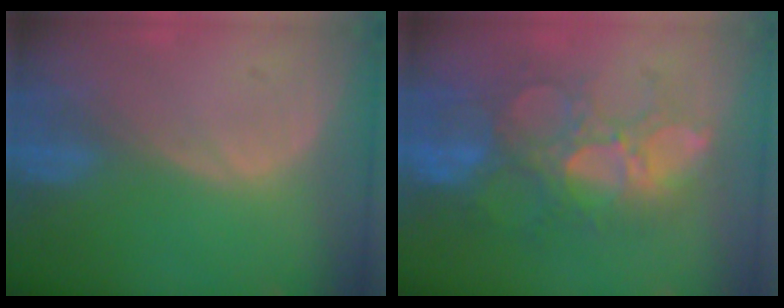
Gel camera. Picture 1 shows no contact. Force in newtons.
{"total": 10.8, "press": 9.4, "slide": 5.3}